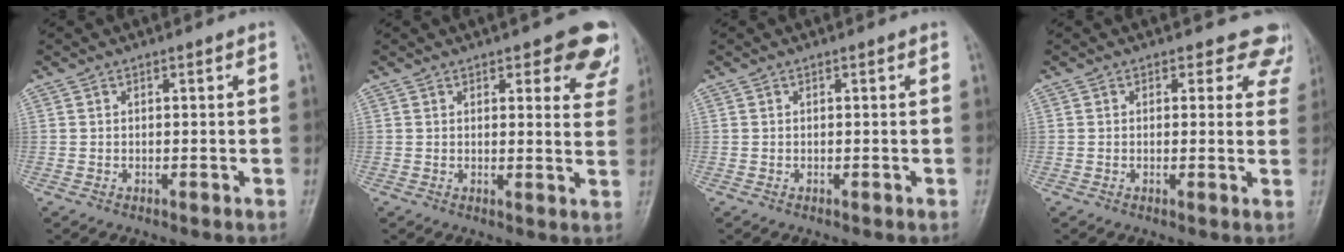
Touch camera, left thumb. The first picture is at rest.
{"total": 9.4, "force": [6.2, 3.8, 6.0], "torque": [-0.026, -0.028, 0.058]}
{"total": 0.0}
{"total": 6.1, "force": [4.8, 3.6, 0.7], "torque": [0.042, -0.017, 0.025]}